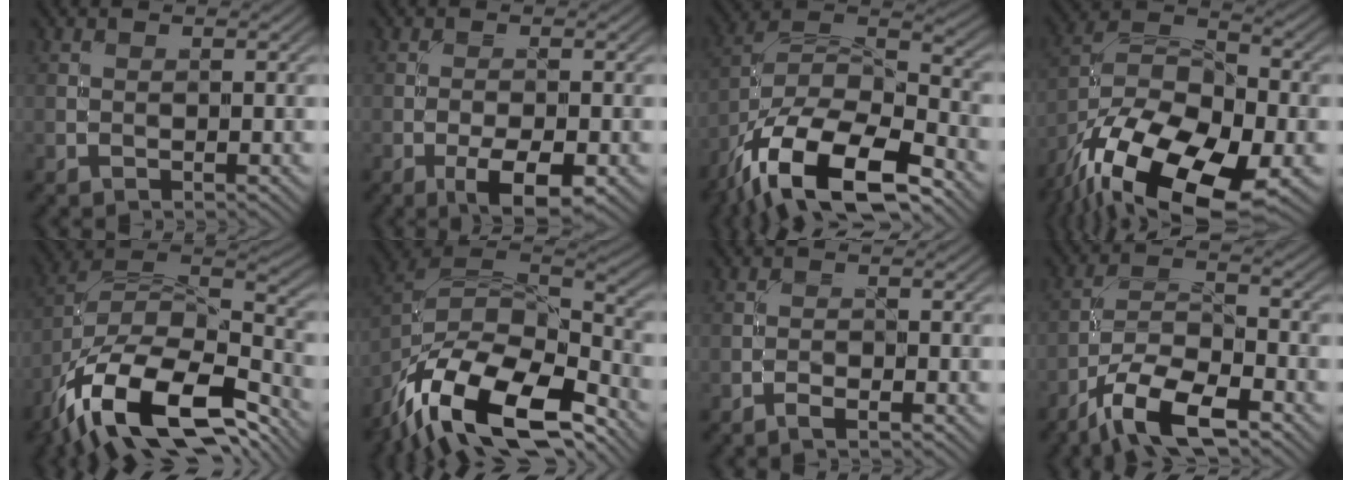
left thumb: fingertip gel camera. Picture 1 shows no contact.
{"total": 5.1, "force": [-2.4, 1.7, 4.2], "torque": [-0.068, 0.000, -0.039]}
{"total": 17.1, "force": [-11.6, 6.6, 10.7], "torque": [-0.229, -0.028, -0.203]}
{"total": 18.3, "force": [-11.3, 8.3, 11.8], "torque": [-0.246, -0.035, -0.195]}
{"total": 17.9, "force": [-11.2, 7.8, 11.5], "torque": [-0.252, -0.020, -0.189]}
{"total": 17.7, "force": [-10.9, 7.7, 11.6], "torque": [-0.268, -0.022, -0.189]}
{"total": 1.3, "force": [-1.1, 0.1, 0.6], "torque": [-0.014, 0.000, -0.025]}
{"total": 10.0, "force": [-6.9, 3.1, 6.6], "torque": [-0.119, 0.001, -0.142]}